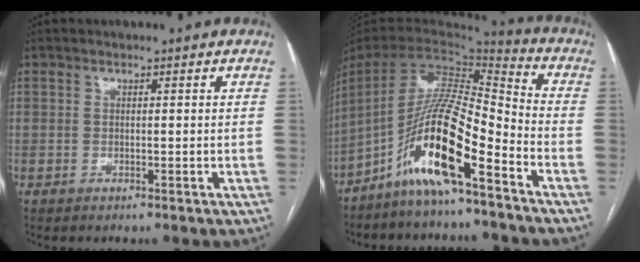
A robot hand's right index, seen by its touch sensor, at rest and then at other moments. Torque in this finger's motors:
{"motor_torque": [1.64, -0.50, 0.59, 0.21]}